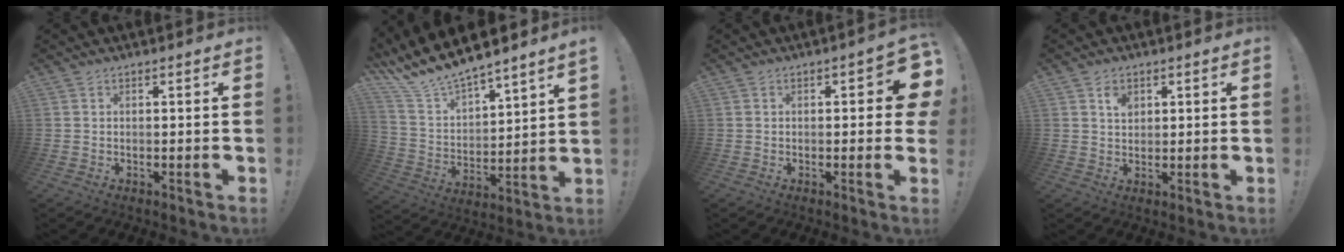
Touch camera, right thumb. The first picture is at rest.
{"total": 10.1, "force": [9.9, 0.7, 1.8], "torque": [-0.066, -0.102, 0.177]}
{"total": 4.6, "force": [0.6, 2.1, 4.0], "torque": [-0.040, -0.002, 0.008]}
{"total": 3.4, "force": [1.8, 2.3, 1.7], "torque": [-0.011, -0.010, 0.027]}